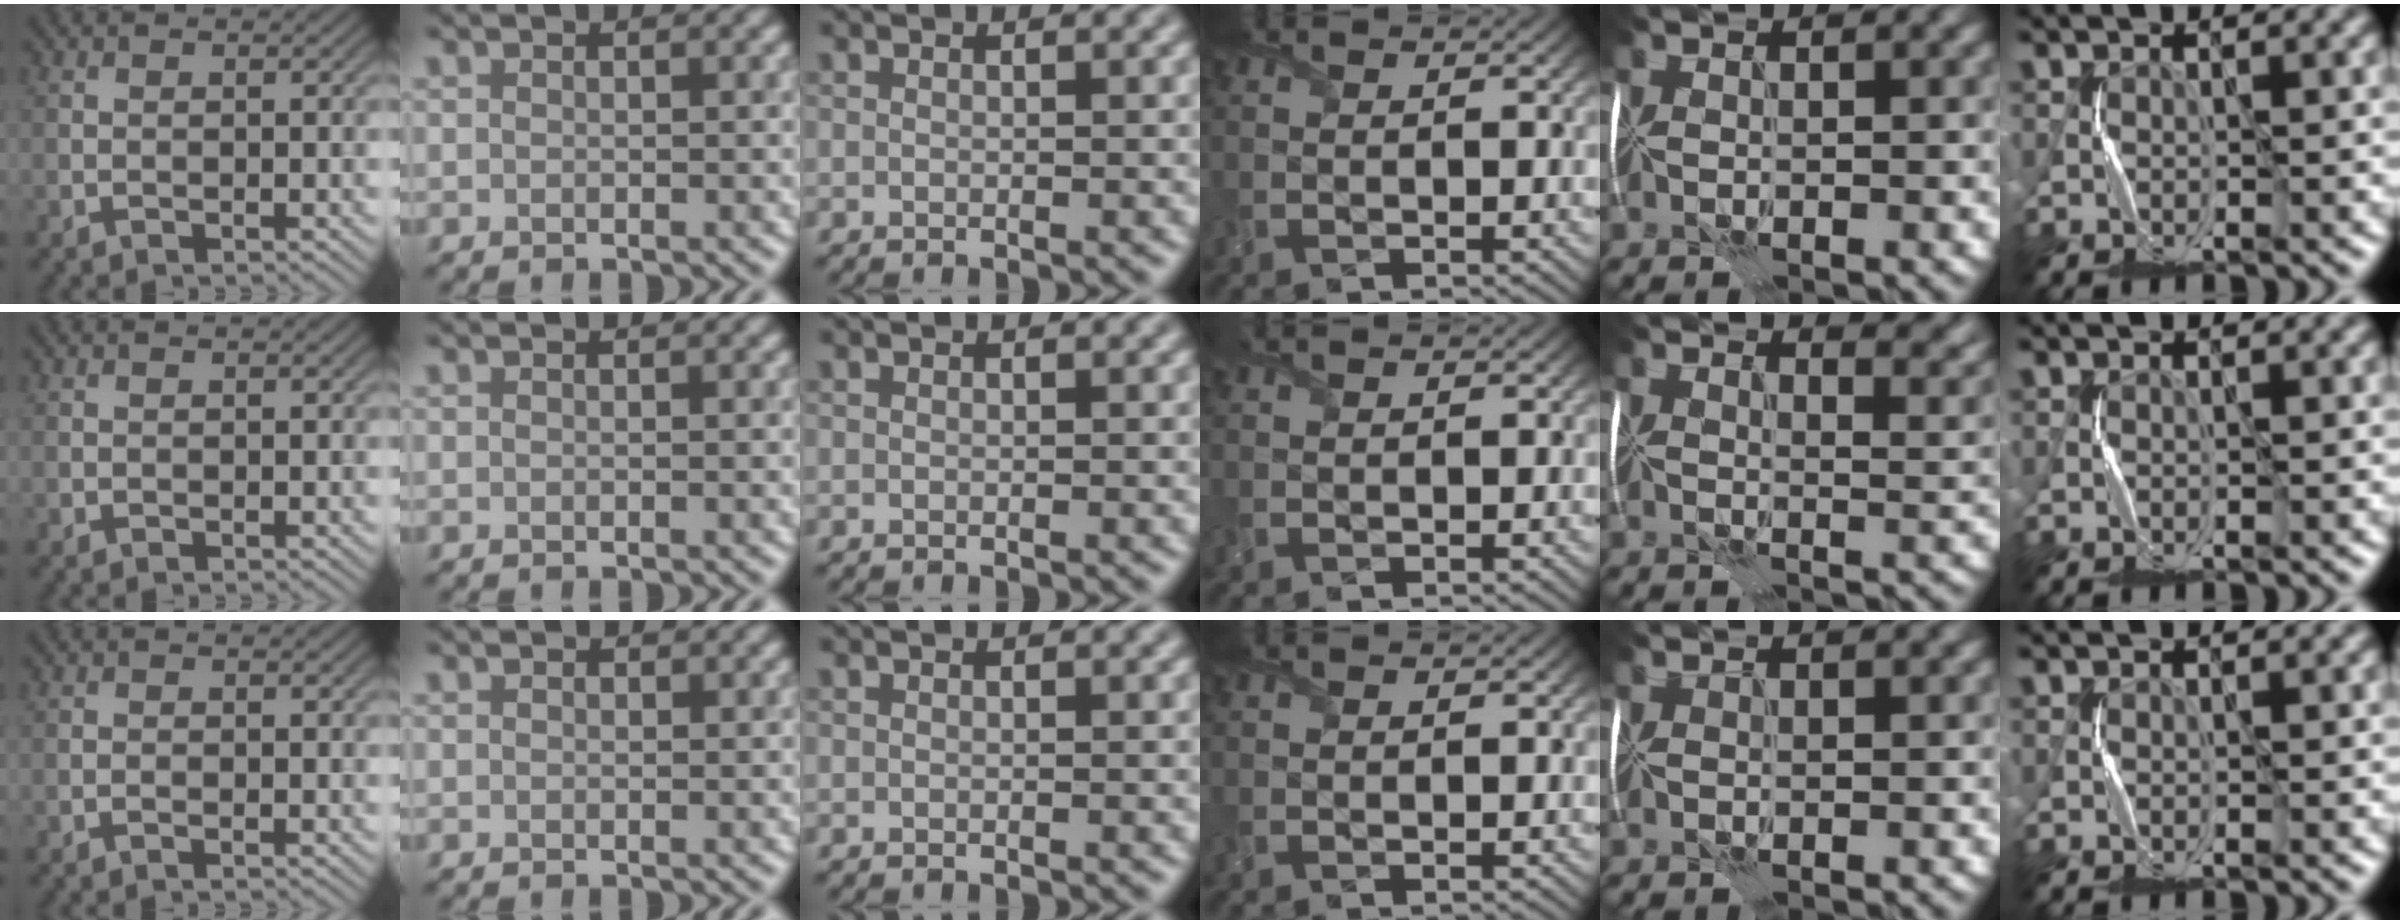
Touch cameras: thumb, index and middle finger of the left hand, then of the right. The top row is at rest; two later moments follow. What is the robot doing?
{"motion": "fold", "object": "plastic wrap"}